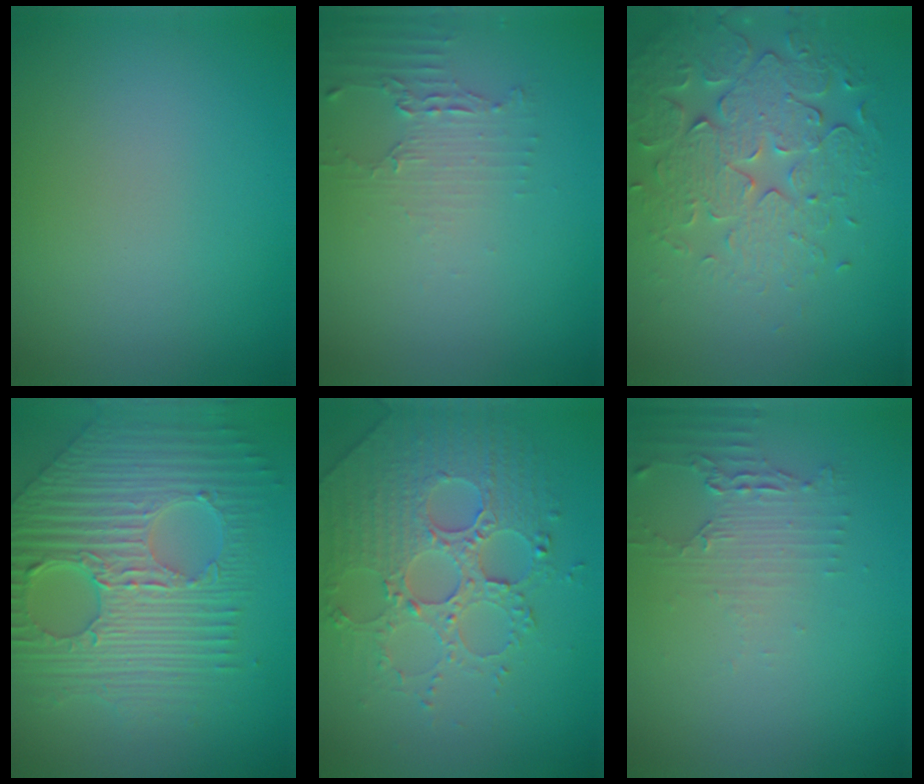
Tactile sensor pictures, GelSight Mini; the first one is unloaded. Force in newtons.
{"total": 2.0, "press": 1.5, "slide": 1.3}
{"total": 5.7, "press": 4.7, "slide": 3.1}
{"total": 9.6, "press": 6.5, "slide": 7.1}
{"total": 4.4, "press": 4.3, "slide": 1.0}
{"total": 2.0, "press": 1.6, "slide": 1.1}